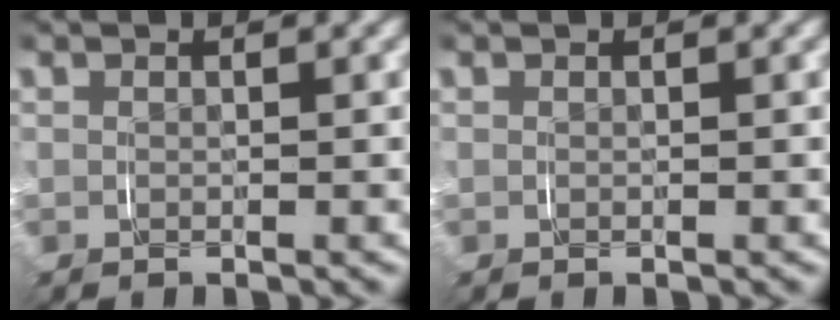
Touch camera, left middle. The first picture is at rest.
{"total": 0.0}